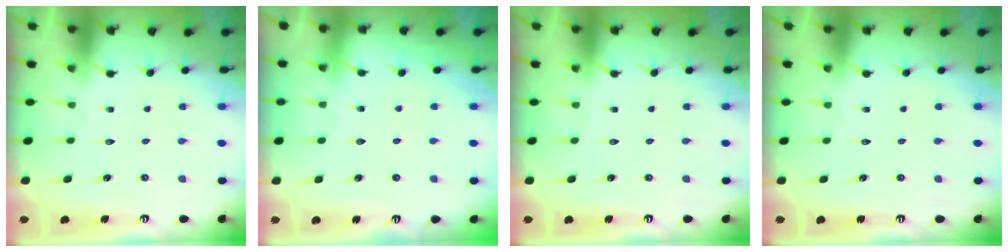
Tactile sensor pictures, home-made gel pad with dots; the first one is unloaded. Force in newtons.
{"total": 1.8, "press": 1.7, "slide": 0.2}
{"total": 0.0}
{"total": 0.0}